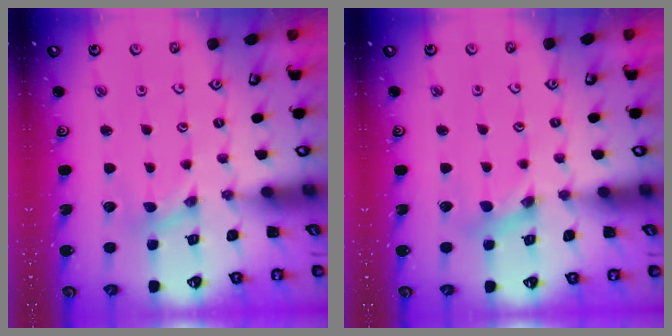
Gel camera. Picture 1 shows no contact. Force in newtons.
{"total": 1.5, "press": 1.4, "slide": 0.3}